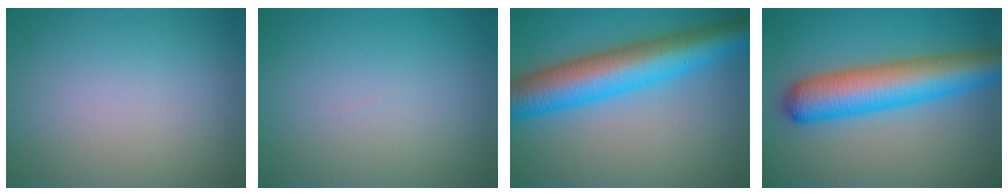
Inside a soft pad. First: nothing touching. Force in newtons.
{"total": 0.0}
{"total": 9.8, "press": 9.8, "slide": 0.1}
{"total": 8.8, "press": 8.8, "slide": 0.2}